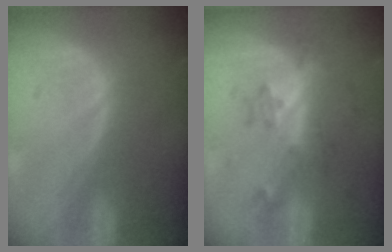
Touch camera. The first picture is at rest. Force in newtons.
{"total": 6.1, "press": 5.5, "slide": 2.5}